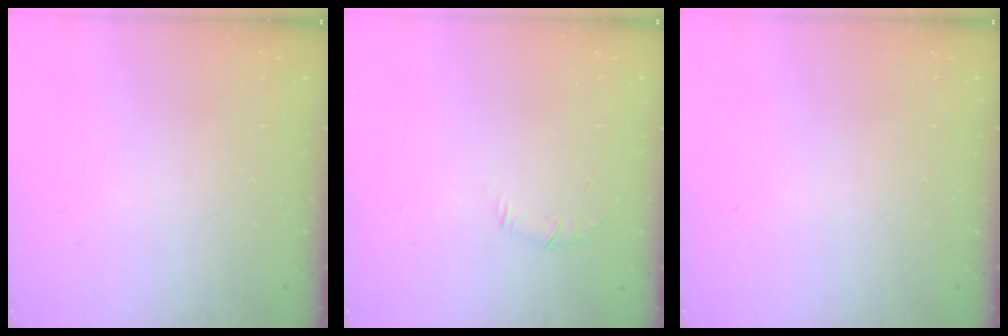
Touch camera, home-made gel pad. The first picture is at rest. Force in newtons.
{"total": 5.2, "press": 5.0, "slide": 1.4}
{"total": 0.0}